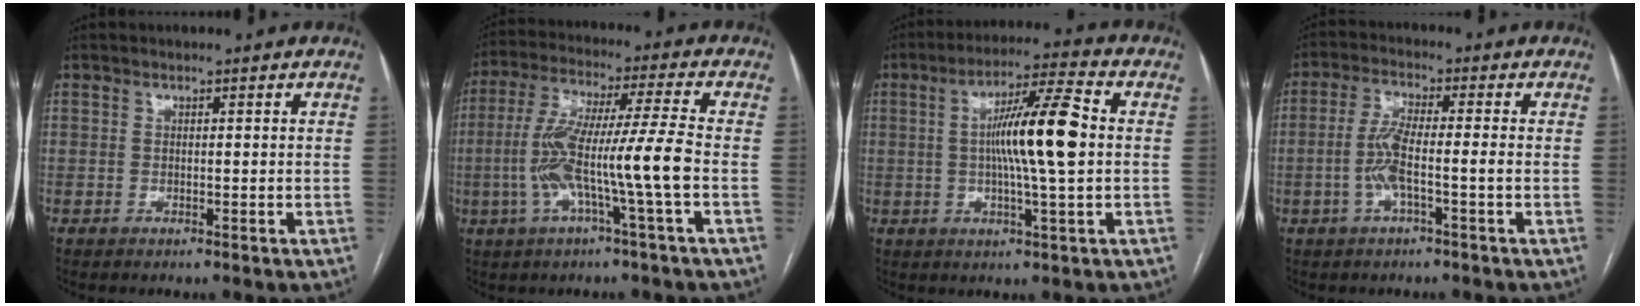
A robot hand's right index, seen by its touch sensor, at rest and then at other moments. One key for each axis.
{"total": 12.2, "fx": -2.9, "fy": -0.9, "fz": 11.9, "tx": -0.237, "ty": 0.013, "tz": -0.056}
{"total": 11.6, "fx": 0.6, "fy": 0.1, "fz": 11.6, "tx": -0.202, "ty": 0.009, "tz": 0.007}
{"total": 5.5, "fx": -1.5, "fy": 0.3, "fz": 5.2, "tx": -0.116, "ty": 0.011, "tz": -0.028}